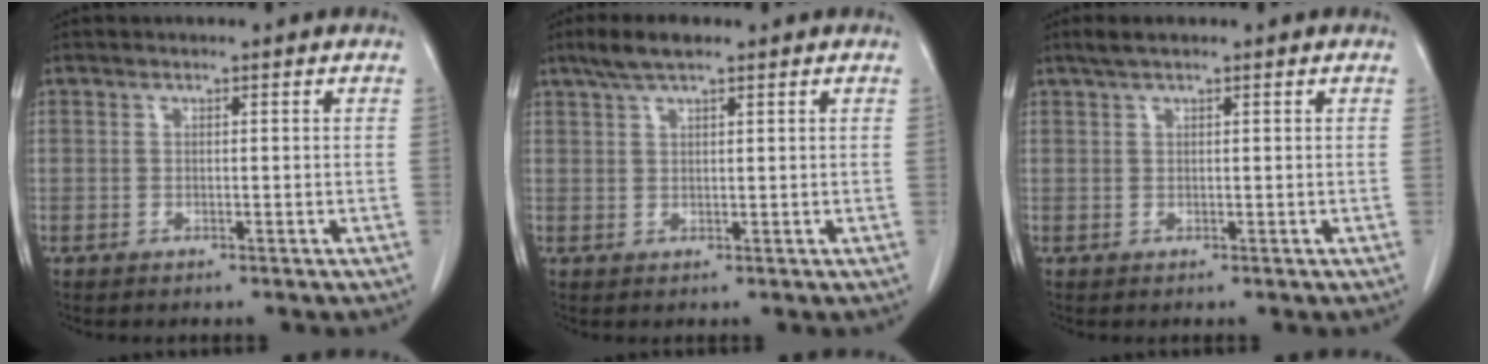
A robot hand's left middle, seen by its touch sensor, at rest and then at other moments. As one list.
[{"total": 4.1, "force": [3.0, 0.8, 2.7], "torque": [-0.061, 0.013, 0.058]}, {"total": 2.0, "force": [1.5, 0.2, 1.3], "torque": [-0.030, 0.012, 0.028]}]